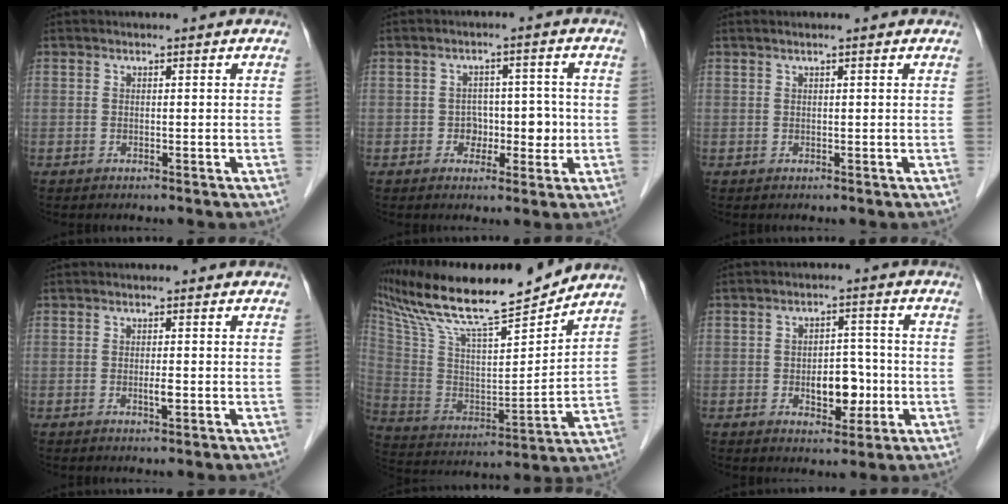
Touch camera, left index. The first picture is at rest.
{"total": 4.5, "force": [-0.8, 3.3, 2.9], "torque": [-0.030, 0.018, -0.008]}
{"total": 1.7, "force": [1.4, 0.0, 1.1], "torque": [-0.016, 0.018, 0.021]}
{"total": 1.0, "force": [-0.1, 0.1, 1.0], "torque": [-0.019, -0.003, -0.001]}
{"total": 21.3, "force": [18.6, 1.6, 10.1], "torque": [-0.193, 0.001, 0.324]}
{"total": 5.7, "force": [-1.3, 3.3, 4.5], "torque": [-0.064, 0.007, -0.013]}